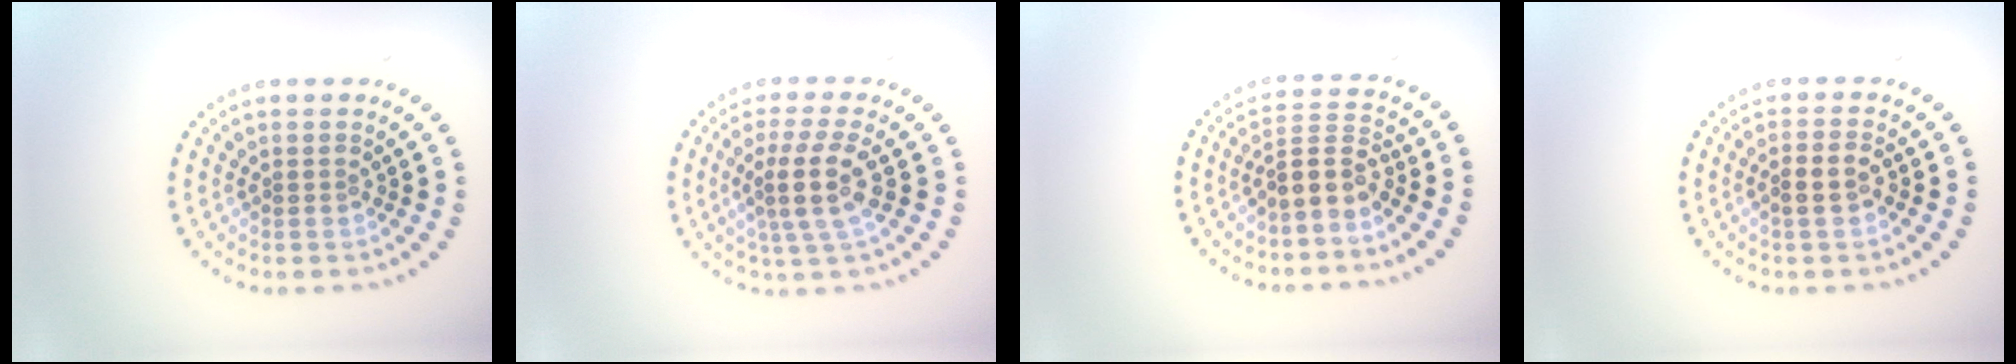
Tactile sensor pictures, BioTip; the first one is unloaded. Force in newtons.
{"total": 4.1, "press": 3.4, "slide": 2.2}
{"total": 3.0, "press": 2.4, "slide": 1.9}
{"total": 2.0, "press": 2.0, "slide": 0.6}